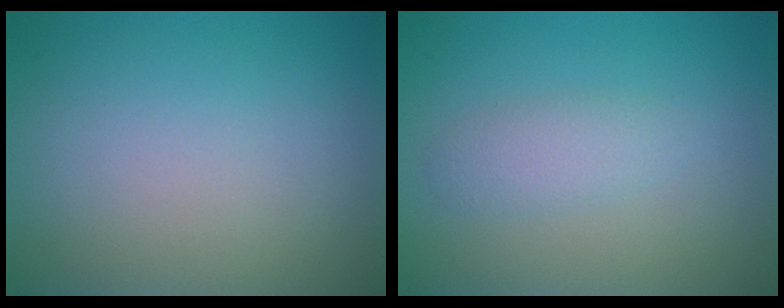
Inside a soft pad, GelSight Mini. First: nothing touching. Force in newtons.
{"total": 1.8, "press": 1.8, "slide": 0.0}